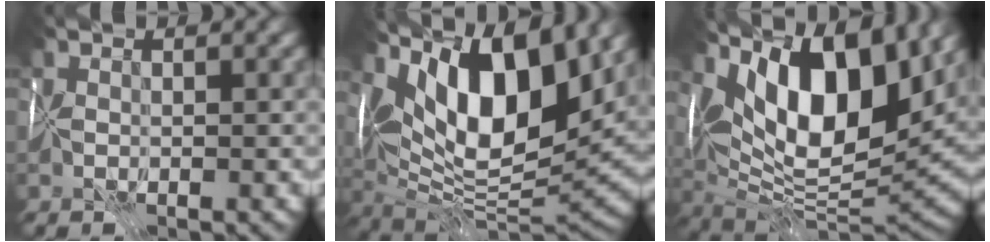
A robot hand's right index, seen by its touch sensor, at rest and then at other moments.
{"total": 13.9, "force": [6.5, 5.1, 11.1], "torque": [-0.162, 0.007, 0.104]}
{"total": 14.5, "force": [6.7, 5.5, 11.5], "torque": [-0.173, 0.011, 0.107]}